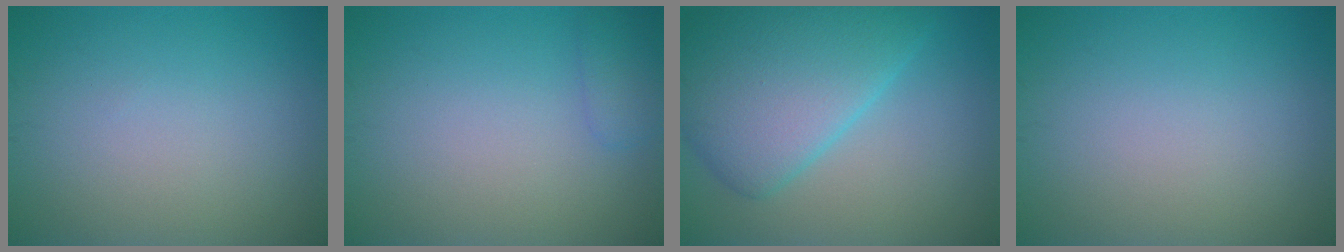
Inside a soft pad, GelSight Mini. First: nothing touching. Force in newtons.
{"total": 1.3, "press": 1.3, "slide": 0.1}
{"total": 8.3, "press": 8.3, "slide": 0.2}
{"total": 0.0}